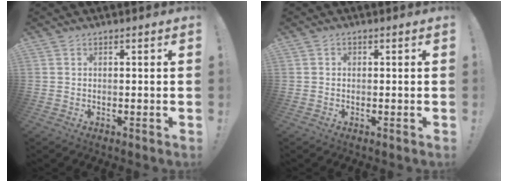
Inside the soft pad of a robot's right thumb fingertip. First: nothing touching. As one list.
[{"total": 0.7, "force": [-0.1, 0.6, 0.3], "torque": [0.004, -0.001, -0.004]}]